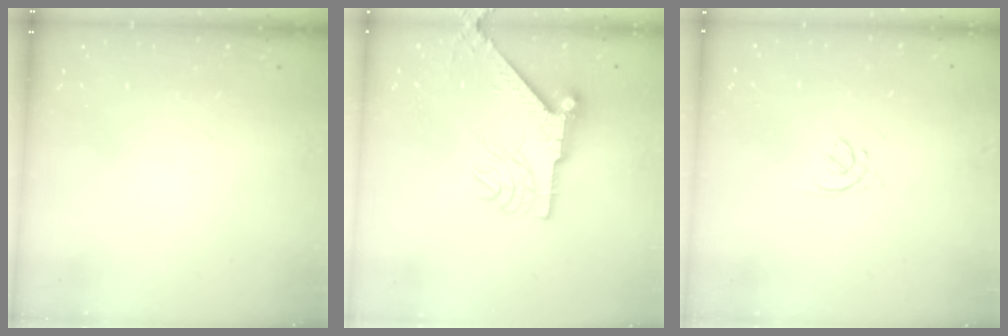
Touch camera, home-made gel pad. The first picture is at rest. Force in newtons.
{"total": 10.0, "press": 9.8, "slide": 1.6}
{"total": 2.5, "press": 2.4, "slide": 0.6}